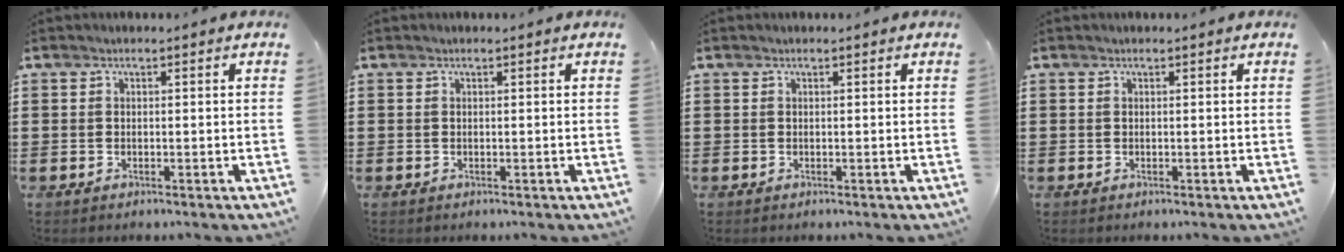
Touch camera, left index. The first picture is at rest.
{"total": 0.0}
{"total": 0.0}
{"total": 0.0}